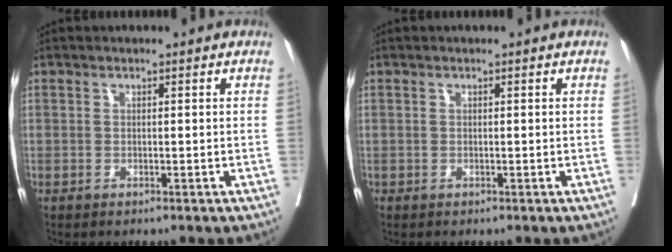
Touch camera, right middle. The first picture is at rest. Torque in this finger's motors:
{"motor_torque": [-0.01, 0.00, 0.00, -0.03]}